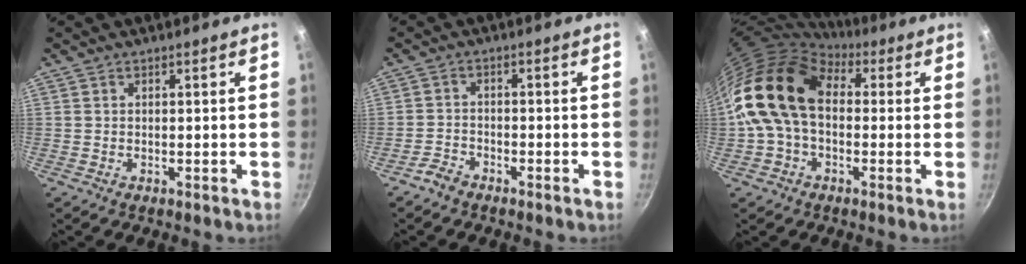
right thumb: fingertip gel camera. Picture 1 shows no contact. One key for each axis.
{"total": 2.7, "fx": -2.4, "fy": 0.9, "fz": 0.8, "tx": -0.021, "ty": 0.022, "tz": -0.049}
{"total": 16.5, "fx": 1.4, "fy": 11.4, "fz": 11.8, "tx": -0.203, "ty": 0.032, "tz": 0.008}